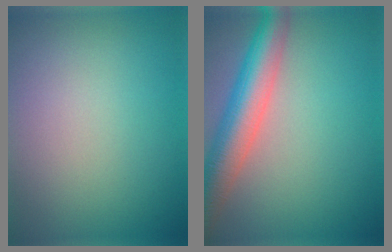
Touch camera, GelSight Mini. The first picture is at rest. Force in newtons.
{"total": 7.0, "press": 7.0, "slide": 0.4}